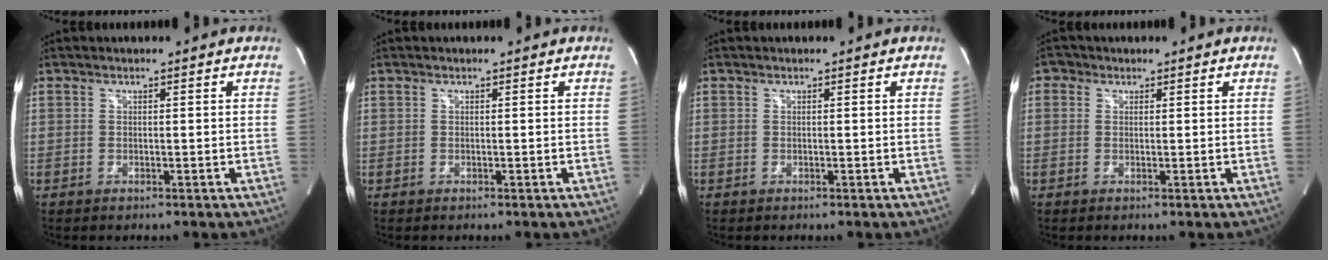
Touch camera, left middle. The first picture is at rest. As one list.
[{"total": 0.0}, {"total": 0.0}, {"total": 1.6, "force": [0.7, 1.3, 0.4], "torque": [-0.003, 0.005, 0.007]}]